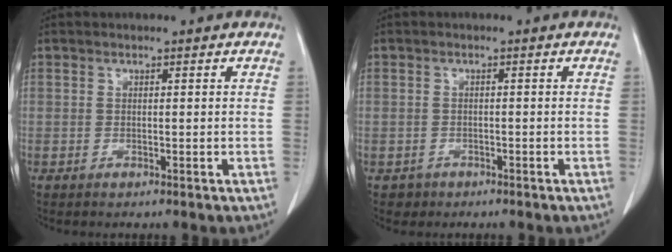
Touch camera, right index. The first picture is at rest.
{"total": 1.9, "force": [-1.0, 1.5, -0.2], "torque": [0.000, 0.009, -0.018]}